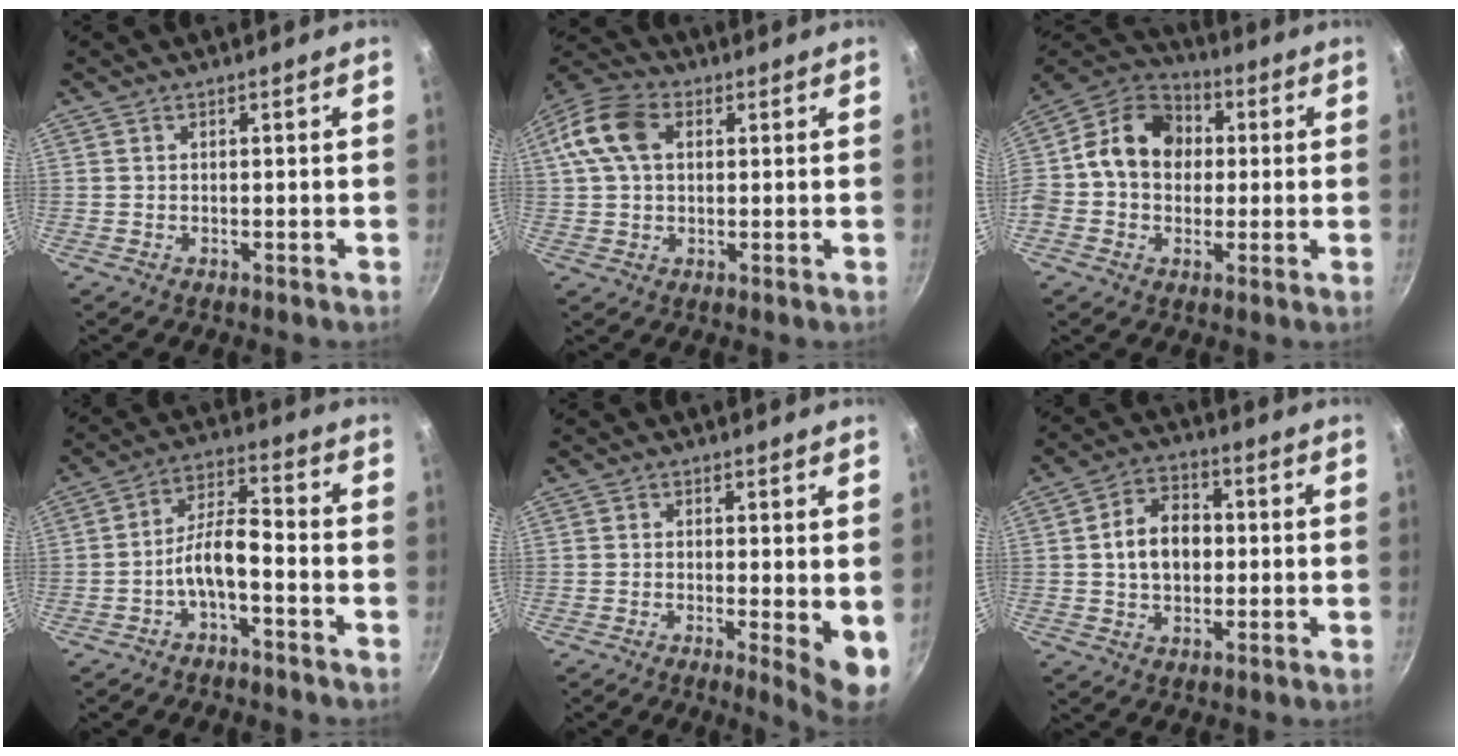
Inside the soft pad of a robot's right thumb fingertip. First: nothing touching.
{"total": 11.2, "force": [2.8, 7.5, 7.9], "torque": [-0.147, 0.021, 0.035]}
{"total": 16.8, "force": [1.6, 13.3, 10.1], "torque": [-0.145, 0.041, 0.006]}
{"total": 7.1, "force": [-3.3, 2.4, 5.7], "torque": [-0.112, 0.047, -0.065]}
{"total": 6.0, "force": [-0.3, 1.3, 5.9], "torque": [-0.078, -0.016, -0.004]}
{"total": 9.6, "force": [0.3, 6.9, 6.6], "torque": [-0.085, 0.019, -0.003]}